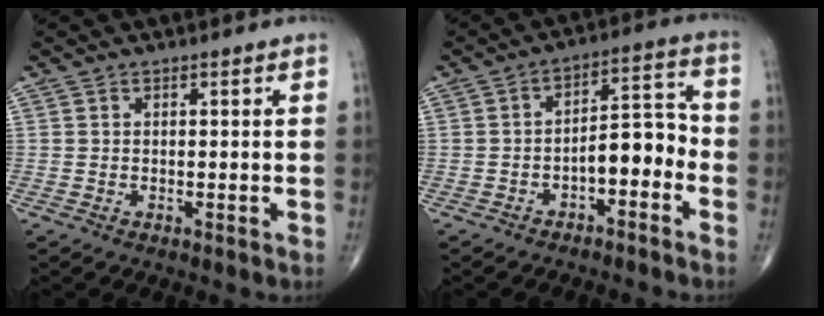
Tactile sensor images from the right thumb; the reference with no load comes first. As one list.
[{"total": 8.1, "force": [-3.1, 3.9, 6.5], "torque": [-0.078, 0.047, -0.052]}]